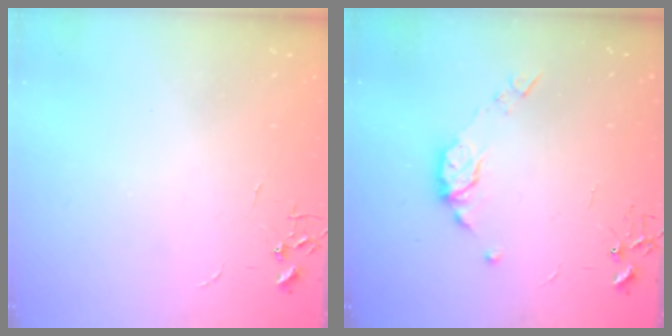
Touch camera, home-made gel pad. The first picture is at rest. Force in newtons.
{"total": 8.7, "press": 8.6, "slide": 1.4}